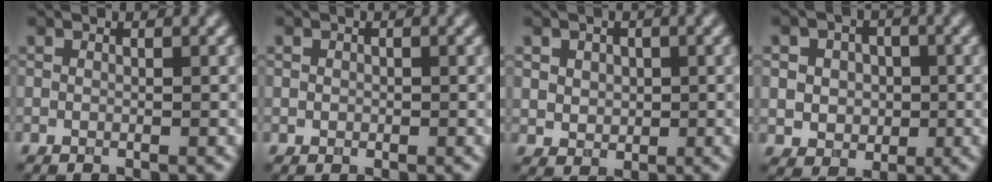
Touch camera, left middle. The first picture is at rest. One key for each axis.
{"total": 0.6, "fx": 0.0, "fy": 0.5, "fz": 0.1, "tx": 0.002, "ty": -0.003, "tz": -0.001}
{"total": 2.8, "fx": 0.9, "fy": 2.3, "fz": 1.3, "tx": -0.030, "ty": 0.003, "tz": 0.022}
{"total": 5.0, "fx": 0.8, "fy": 4.3, "fz": 2.5, "tx": -0.035, "ty": 0.016, "tz": -0.001}